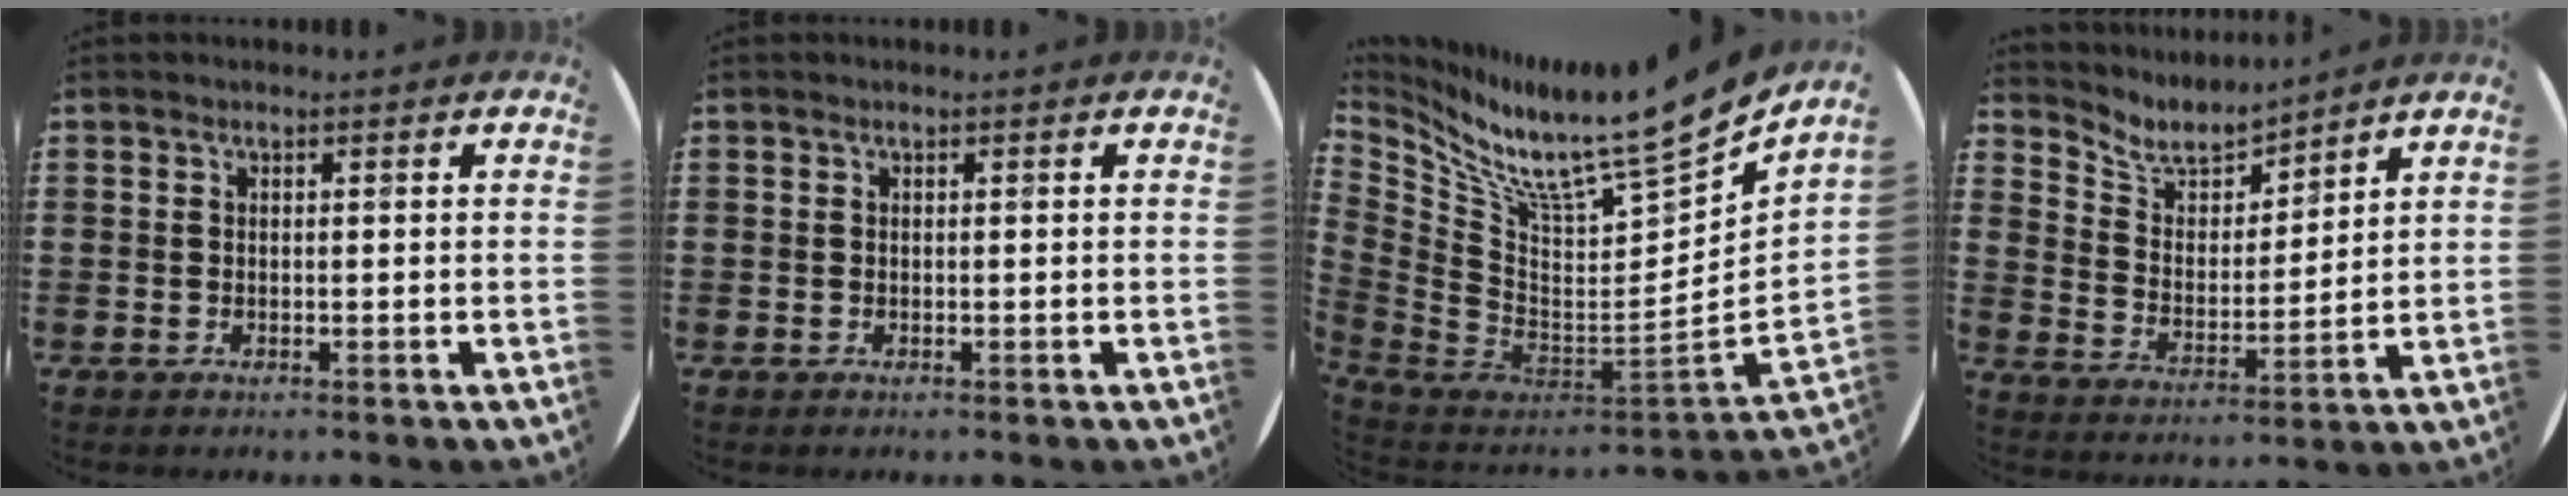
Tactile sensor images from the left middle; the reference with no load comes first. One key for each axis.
{"total": 0.0}
{"total": 11.5, "fx": 9.4, "fy": 0.1, "fz": 6.7, "tx": -0.151, "ty": -0.097, "tz": 0.148}
{"total": 6.3, "fx": 5.8, "fy": 2.1, "fz": 1.4, "tx": -0.056, "ty": -0.034, "tz": 0.101}